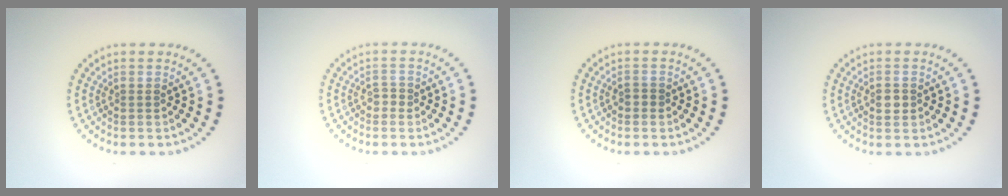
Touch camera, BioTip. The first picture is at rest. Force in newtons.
{"total": 1.0, "press": 0.9, "slide": 0.4}
{"total": 0.9, "press": 0.9, "slide": 0.1}
{"total": 1.6, "press": 1.6, "slide": 0.2}